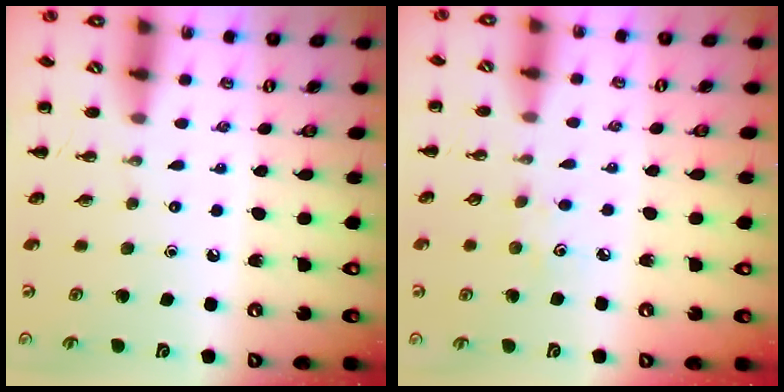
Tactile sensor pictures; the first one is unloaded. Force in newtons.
{"total": 2.8, "press": 2.6, "slide": 0.8}